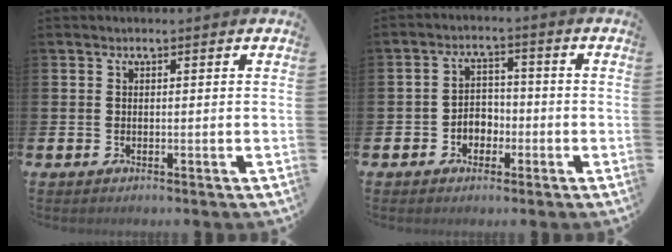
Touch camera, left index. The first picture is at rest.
{"total": 3.2, "force": [-1.6, 2.5, 1.1], "torque": [-0.029, 0.007, -0.037]}